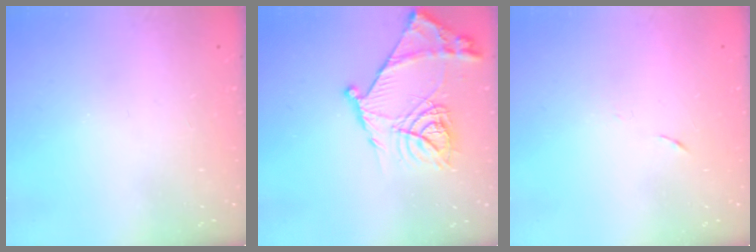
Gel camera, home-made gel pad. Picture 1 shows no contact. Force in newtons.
{"total": 18.9, "press": 18.8, "slide": 1.8}
{"total": 4.0, "press": 3.6, "slide": 1.7}